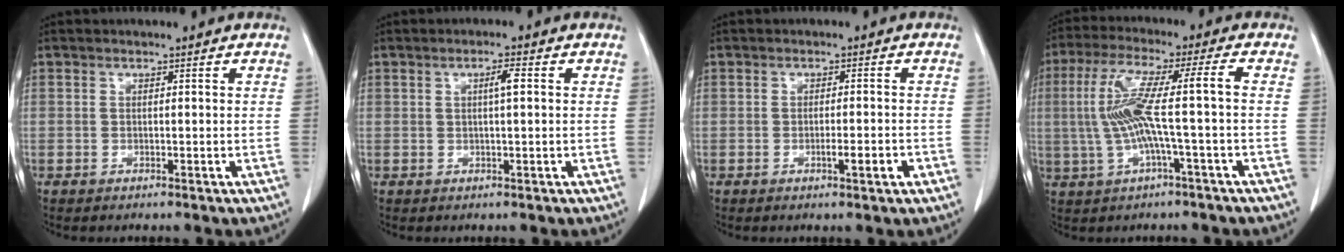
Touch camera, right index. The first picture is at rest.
{"total": 2.2, "force": [0.4, 0.1, 2.1], "torque": [-0.036, 0.004, 0.007]}
{"total": 2.7, "force": [-1.1, 0.1, 2.5], "torque": [-0.039, -0.003, -0.016]}
{"total": 10.1, "force": [-0.7, -0.5, 10.1], "torque": [-0.208, 0.023, -0.015]}